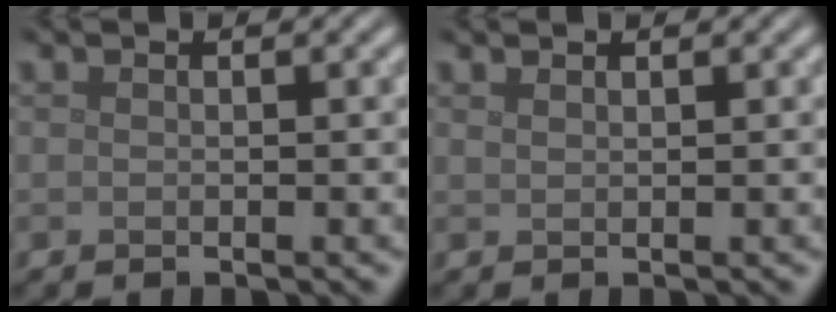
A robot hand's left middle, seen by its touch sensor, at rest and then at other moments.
{"total": 0.7, "force": [0.6, 0.1, 0.2], "torque": [-0.001, 0.000, 0.012]}